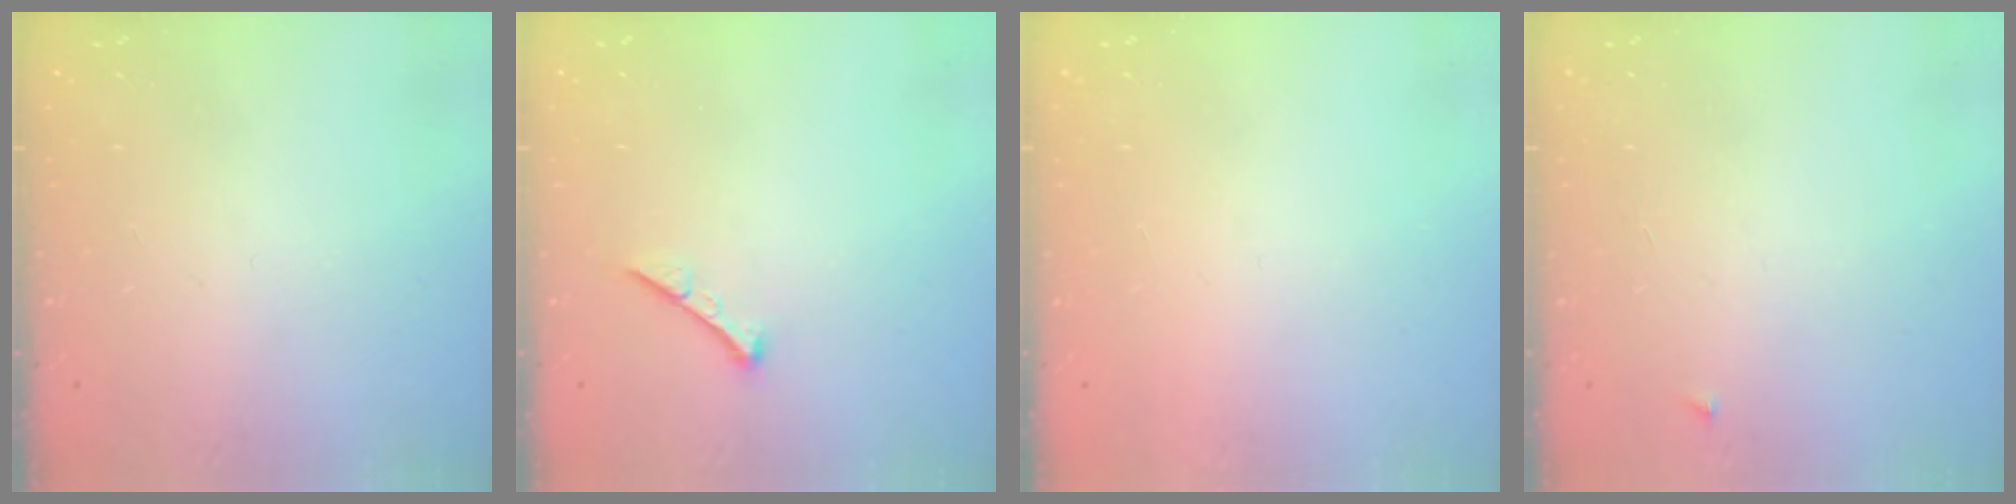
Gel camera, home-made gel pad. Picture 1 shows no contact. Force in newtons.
{"total": 0.0}
{"total": 1.6, "press": 1.6, "slide": 0.1}
{"total": 2.3, "press": 2.3, "slide": 0.3}